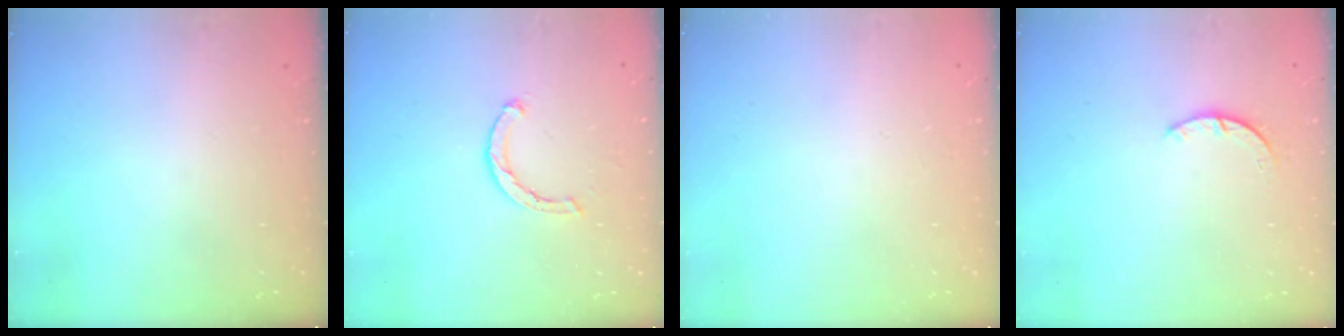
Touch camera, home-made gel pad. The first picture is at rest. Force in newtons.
{"total": 2.1, "press": 2.1, "slide": 0.1}
{"total": 2.5, "press": 2.5, "slide": 0.2}
{"total": 2.4, "press": 2.4, "slide": 0.3}